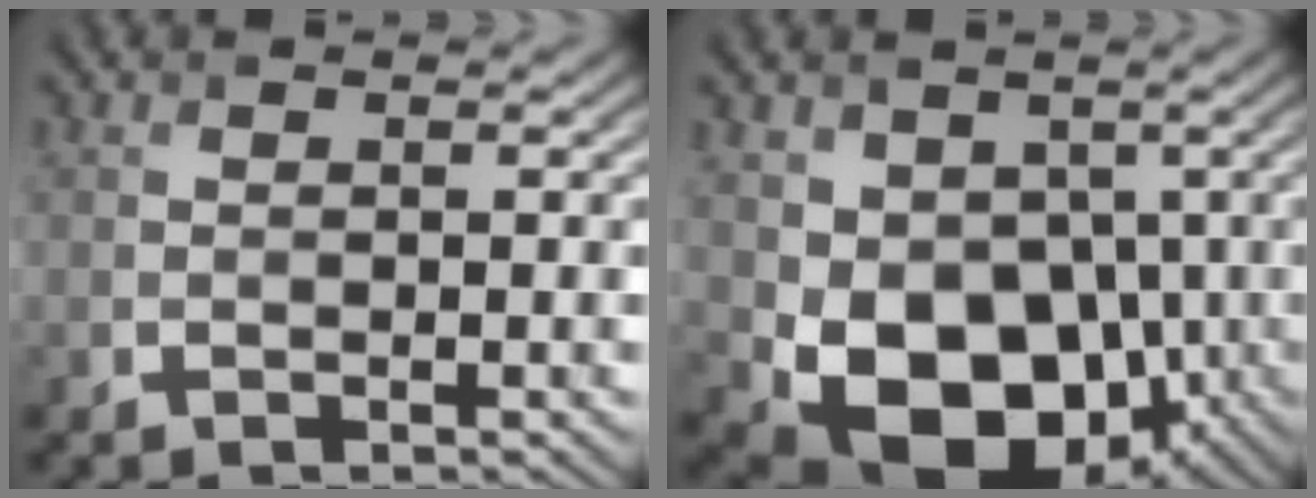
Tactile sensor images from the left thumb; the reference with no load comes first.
{"total": 12.4, "force": [-1.9, 9.1, 8.2], "torque": [-0.140, -0.033, -0.030]}